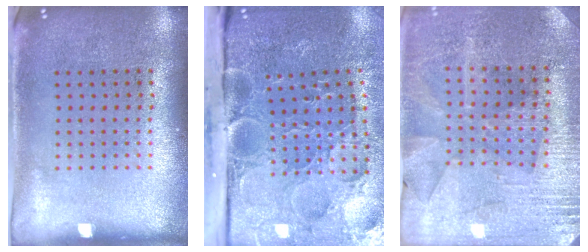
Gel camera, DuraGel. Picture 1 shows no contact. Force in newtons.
{"total": 5.2, "press": 4.1, "slide": 3.2}
{"total": 2.9, "press": 2.8, "slide": 0.5}